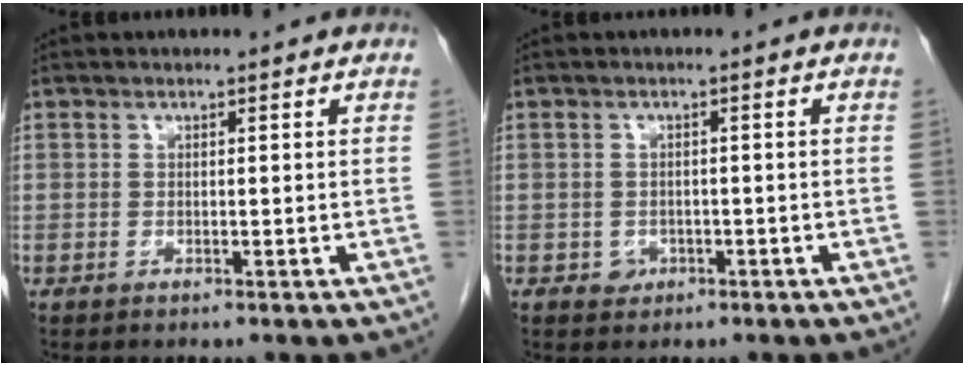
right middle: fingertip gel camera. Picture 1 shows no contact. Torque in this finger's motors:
{"motor_torque": [-0.18, -0.10, 0.01, -0.02]}